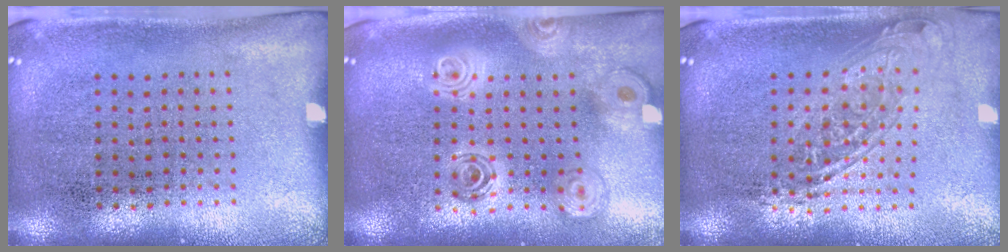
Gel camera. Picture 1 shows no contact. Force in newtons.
{"total": 2.1, "press": 1.7, "slide": 1.2}
{"total": 1.7, "press": 1.4, "slide": 1.0}